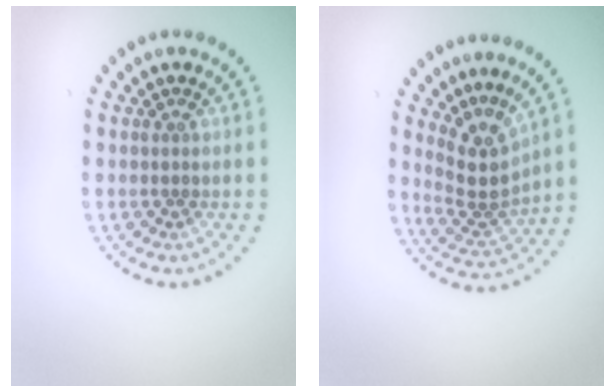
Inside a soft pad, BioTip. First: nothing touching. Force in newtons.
{"total": 3.7, "press": 2.7, "slide": 2.4}